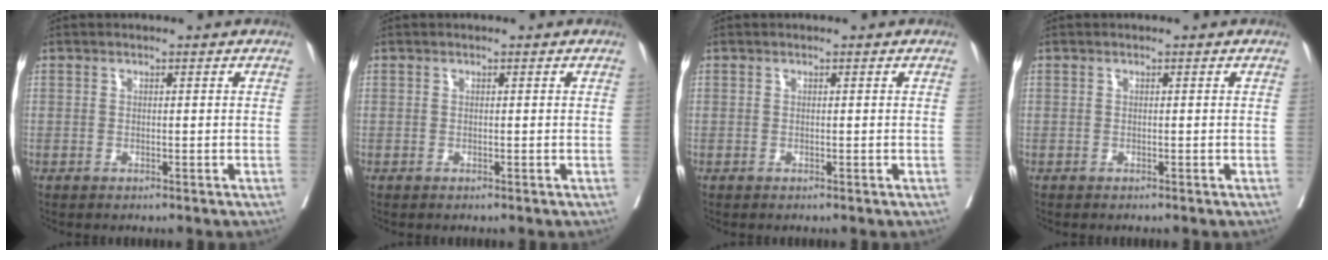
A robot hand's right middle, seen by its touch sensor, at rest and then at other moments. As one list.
[{"total": 0.0}, {"total": 0.0}, {"total": 0.0}]